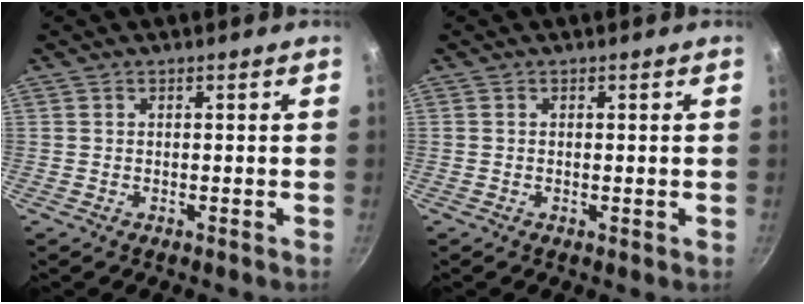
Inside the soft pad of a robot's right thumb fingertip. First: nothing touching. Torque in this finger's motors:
{"motor_torque": [-0.41, 0.03, -0.13, -0.11, -0.02]}